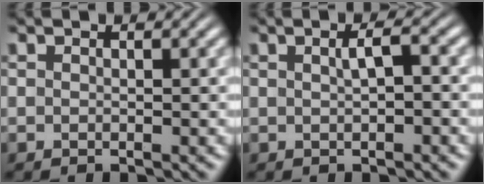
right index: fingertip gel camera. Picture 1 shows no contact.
{"total": 1.6, "force": [-0.2, 0.3, 1.6], "torque": [-0.015, 0.005, -0.002]}